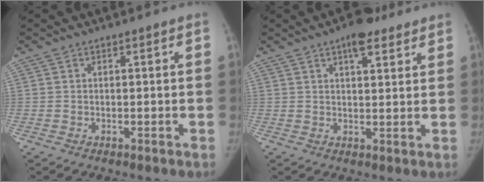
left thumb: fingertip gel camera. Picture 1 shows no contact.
{"total": 6.3, "force": [4.0, 2.6, 4.2], "torque": [-0.045, -0.015, 0.053]}